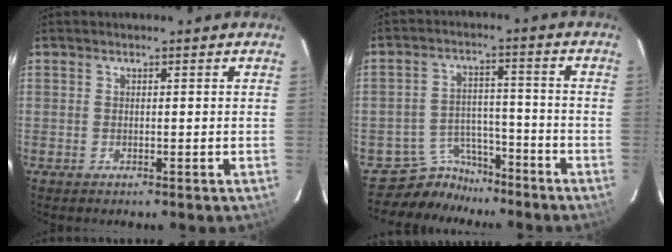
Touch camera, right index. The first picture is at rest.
{"total": 7.8, "force": [-6.9, 3.6, -0.5], "torque": [-0.007, 0.029, -0.118]}